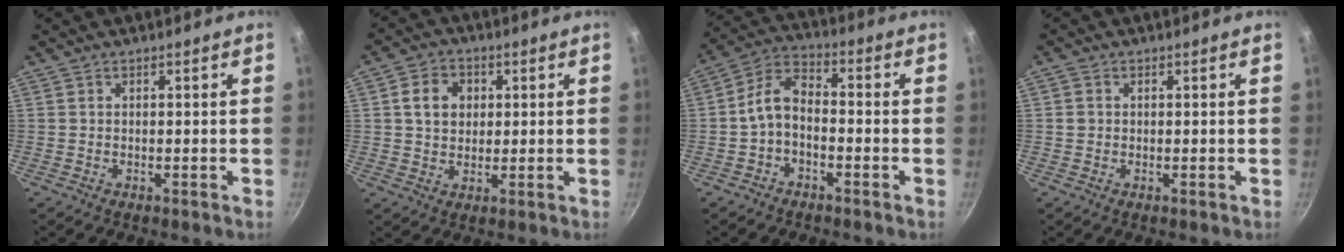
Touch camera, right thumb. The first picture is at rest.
{"total": 7.1, "force": [1.6, 5.8, 3.8], "torque": [-0.043, 0.006, 0.021]}
{"total": 7.5, "force": [-2.3, 4.6, 5.5], "torque": [-0.099, 0.046, -0.052]}
{"total": 1.5, "force": [0.1, 1.3, 0.6], "torque": [-0.010, 0.005, 0.000]}